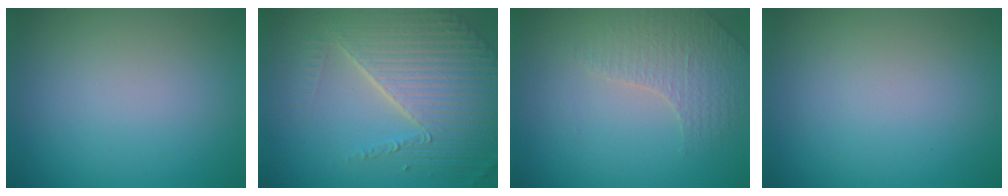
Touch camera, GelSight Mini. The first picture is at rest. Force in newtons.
{"total": 8.0, "press": 5.5, "slide": 5.9}
{"total": 1.8, "press": 1.6, "slide": 0.8}
{"total": 0.0}